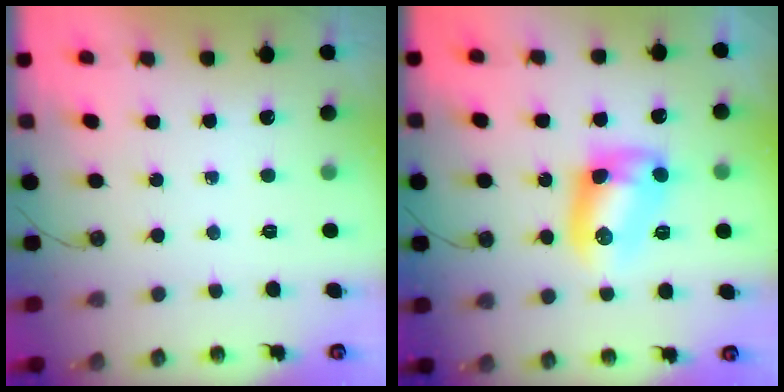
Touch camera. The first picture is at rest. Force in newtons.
{"total": 10.6, "press": 10.1, "slide": 3.2}